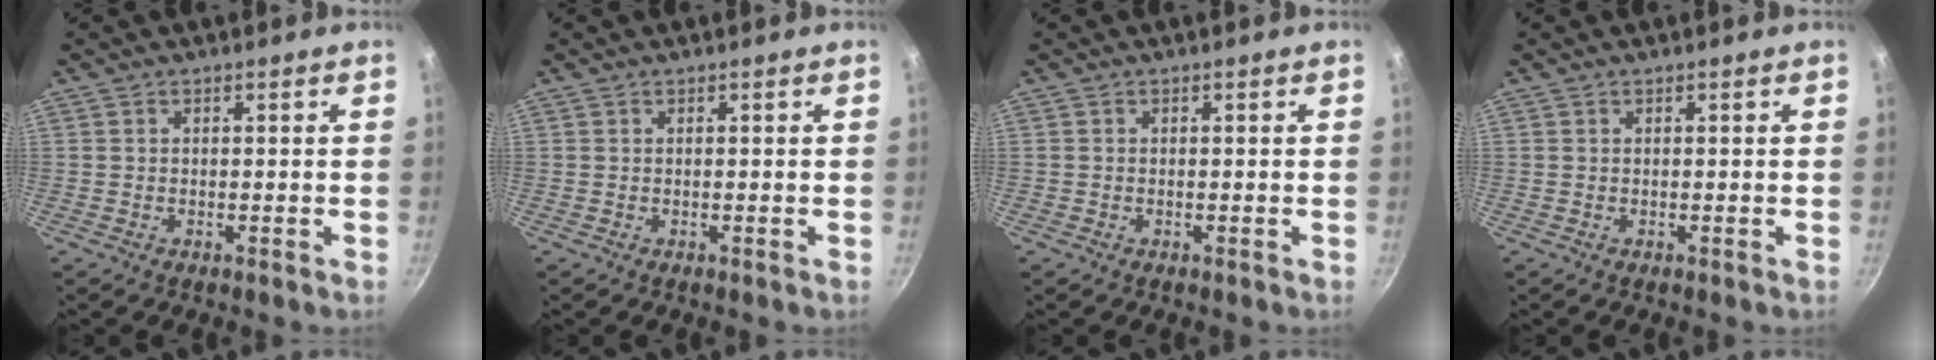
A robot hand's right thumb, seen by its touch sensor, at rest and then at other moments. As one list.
[{"total": 0.0}, {"total": 0.0}, {"total": 0.0}]